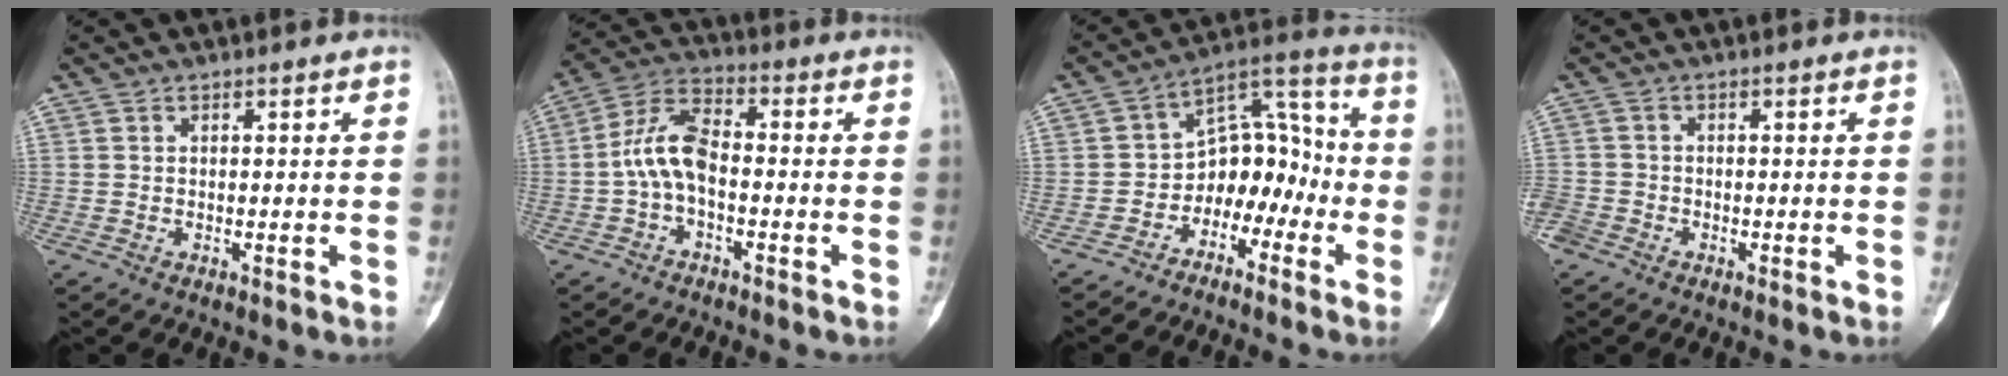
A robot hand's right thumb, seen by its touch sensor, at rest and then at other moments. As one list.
[{"total": 8.7, "force": [-1.4, 4.7, 7.2], "torque": [-0.141, 0.034, -0.037]}, {"total": 10.7, "force": [-4.1, 7.8, 6.2], "torque": [-0.042, 0.080, -0.080]}, {"total": 3.6, "force": [-2.3, 2.5, 1.2], "torque": [-0.028, 0.007, -0.050]}]